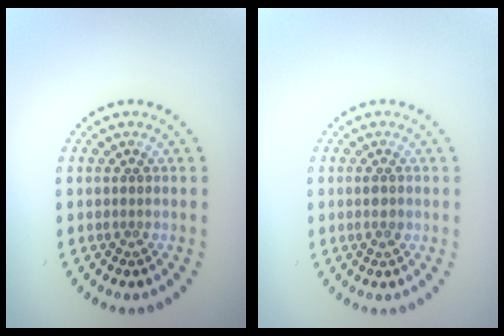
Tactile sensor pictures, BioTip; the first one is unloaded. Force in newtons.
{"total": 1.1, "press": 1.1, "slide": 0.2}